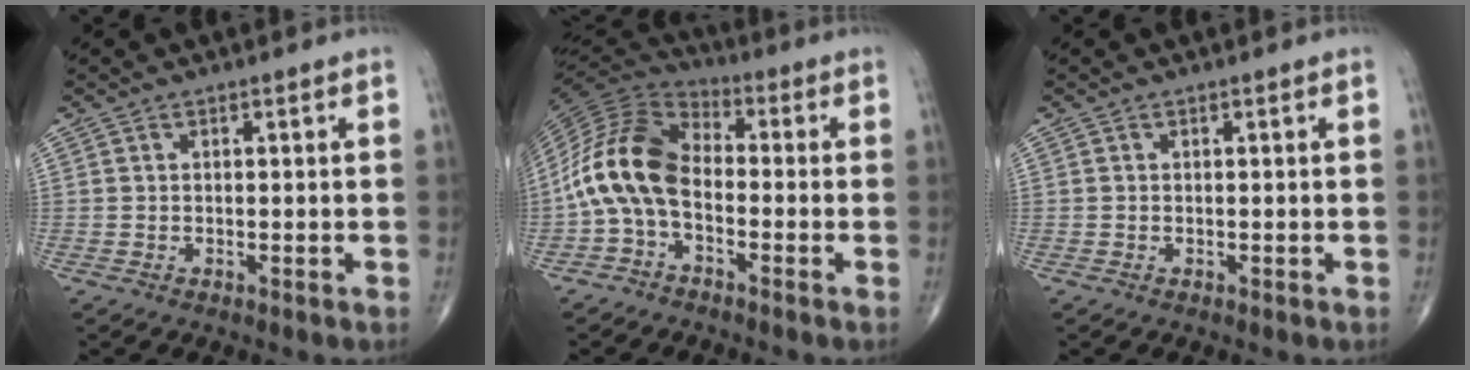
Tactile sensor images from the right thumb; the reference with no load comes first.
{"total": 13.7, "force": [-2.3, 8.5, 10.5], "torque": [-0.203, 0.047, -0.059]}
{"total": 0.0}